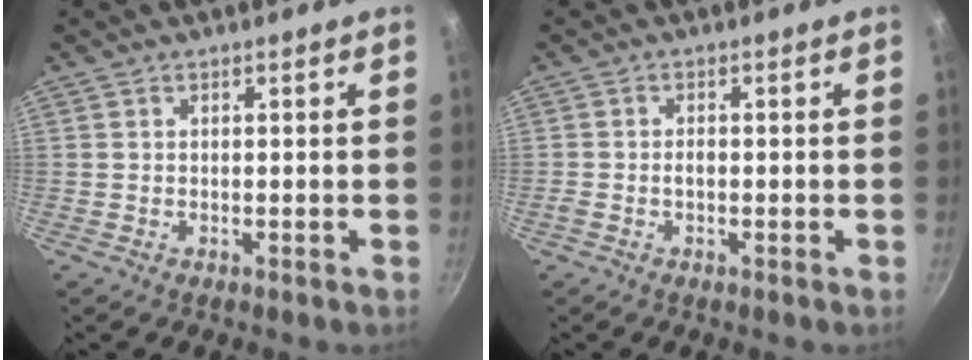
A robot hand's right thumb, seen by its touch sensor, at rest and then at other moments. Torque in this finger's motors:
{"motor_torque": [0.63, 0.37, 0.41, -0.35, 0.01]}